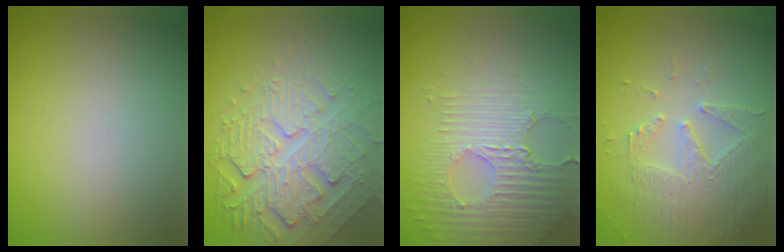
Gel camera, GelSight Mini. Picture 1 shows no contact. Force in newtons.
{"total": 6.9, "press": 5.1, "slide": 4.7}
{"total": 4.3, "press": 4.0, "slide": 1.5}
{"total": 3.9, "press": 3.7, "slide": 1.4}